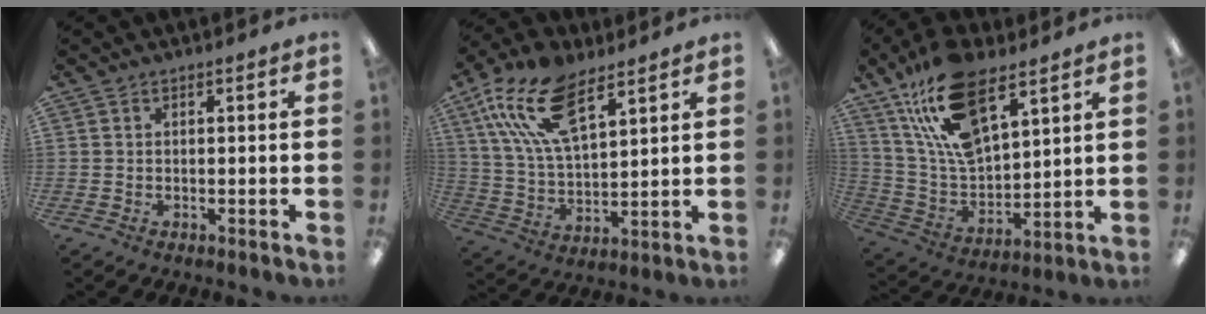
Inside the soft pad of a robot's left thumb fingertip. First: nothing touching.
{"total": 18.6, "force": [10.5, 8.9, 12.6], "torque": [-0.260, -0.026, 0.189]}
{"total": 20.1, "force": [12.3, 9.3, 12.8], "torque": [-0.275, -0.051, 0.219]}